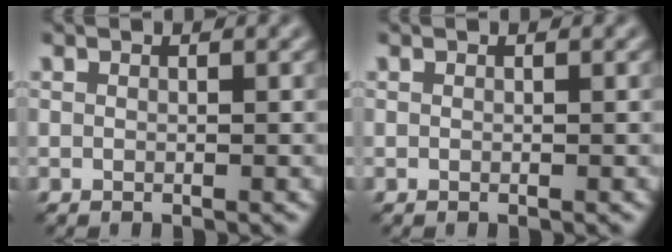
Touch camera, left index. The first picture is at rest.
{"total": 0.0}